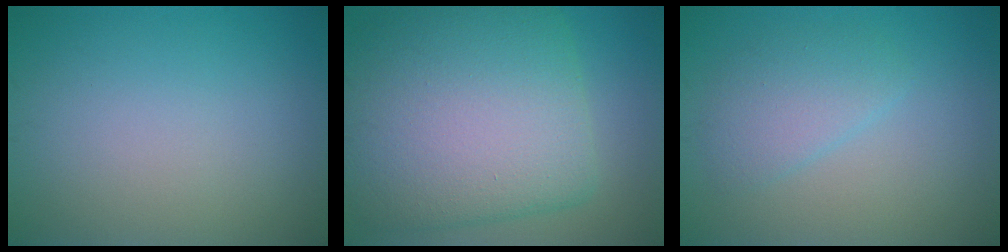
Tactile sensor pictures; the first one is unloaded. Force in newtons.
{"total": 13.0, "press": 13.0, "slide": 0.4}
{"total": 2.8, "press": 2.7, "slide": 0.2}